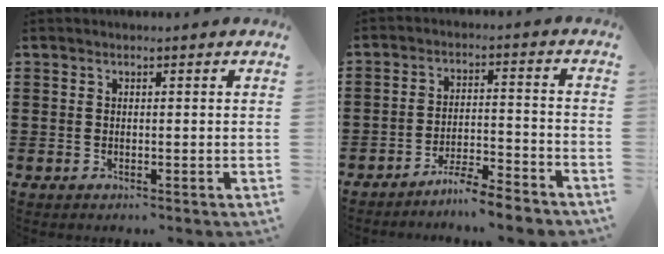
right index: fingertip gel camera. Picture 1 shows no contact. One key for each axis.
{"total": 5.5, "fx": -5.2, "fy": -0.3, "fz": 1.6, "tx": -0.035, "ty": -0.002, "tz": -0.105}